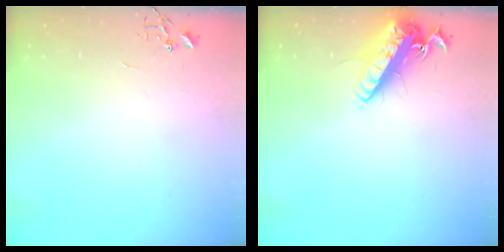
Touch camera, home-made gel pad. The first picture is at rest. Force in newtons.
{"total": 15.9, "press": 15.5, "slide": 3.3}